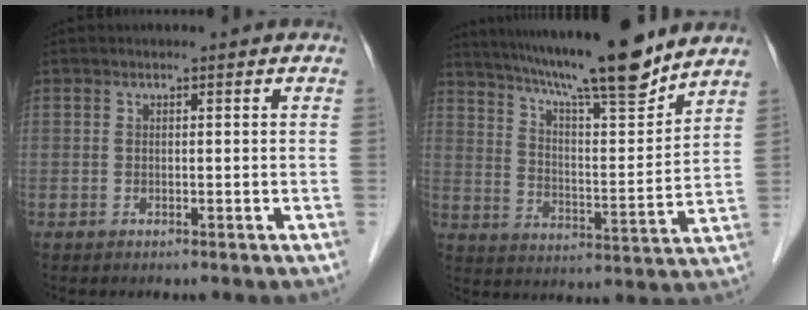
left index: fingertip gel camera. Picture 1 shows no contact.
{"total": 17.9, "force": [15.1, 0.6, 9.5], "torque": [-0.156, 0.002, 0.238]}